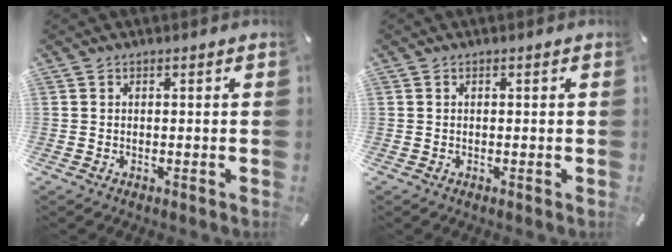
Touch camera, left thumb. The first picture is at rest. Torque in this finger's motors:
{"motor_torque": [0.02, 0.02, -0.10, 0.10, 0.00]}